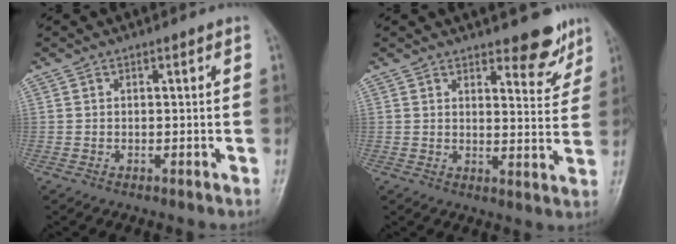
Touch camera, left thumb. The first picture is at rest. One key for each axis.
{"total": 7.0, "fx": 5.3, "fy": 2.5, "fz": 3.9, "tx": -0.021, "ty": -0.038, "tz": 0.068}